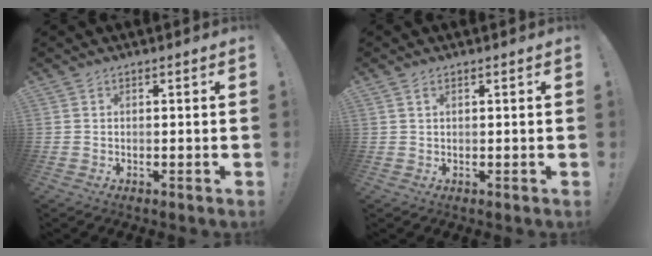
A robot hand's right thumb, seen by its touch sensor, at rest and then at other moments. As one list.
[{"total": 1.0, "force": [0.5, 0.4, 0.7], "torque": [-0.007, -0.002, 0.008]}]